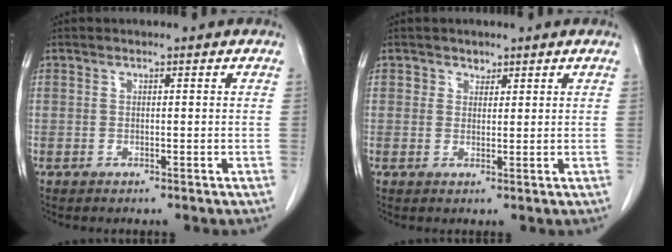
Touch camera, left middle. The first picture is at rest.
{"total": 1.5, "force": [1.0, 1.1, 0.0], "torque": [0.008, -0.005, 0.011]}